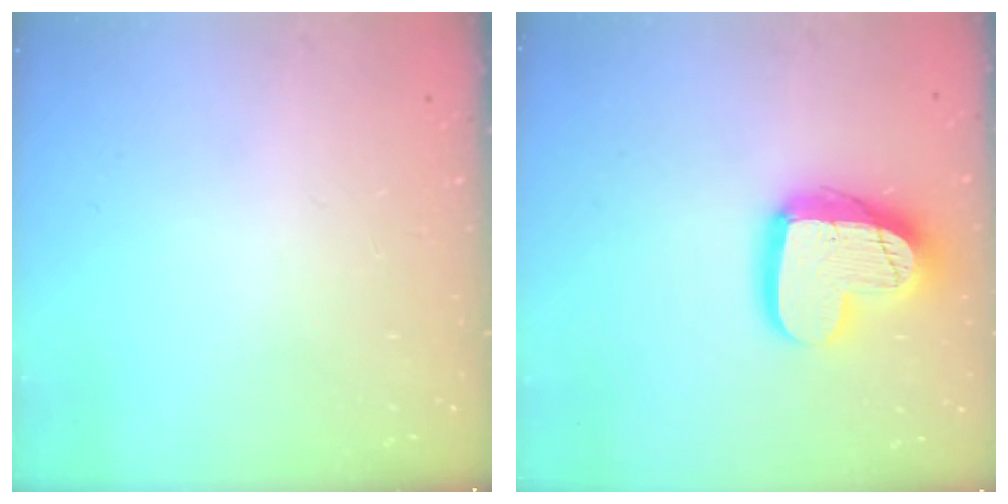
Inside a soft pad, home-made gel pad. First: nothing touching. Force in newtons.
{"total": 17.4, "press": 17.4, "slide": 1.6}